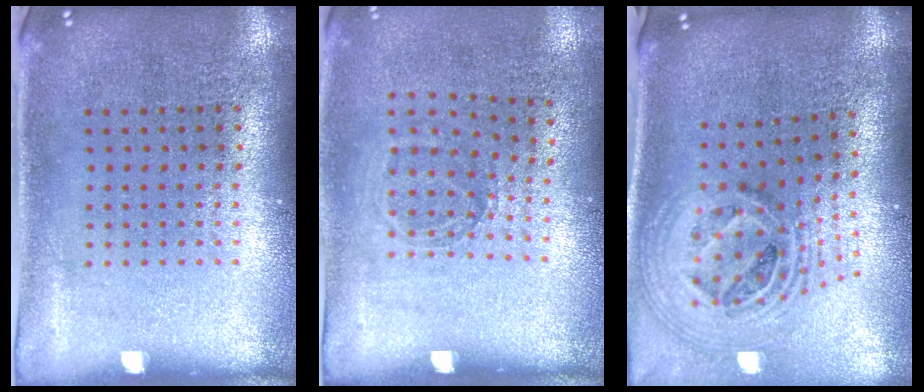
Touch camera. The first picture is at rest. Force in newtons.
{"total": 1.1, "press": 0.9, "slide": 0.6}
{"total": 2.1, "press": 1.6, "slide": 1.3}